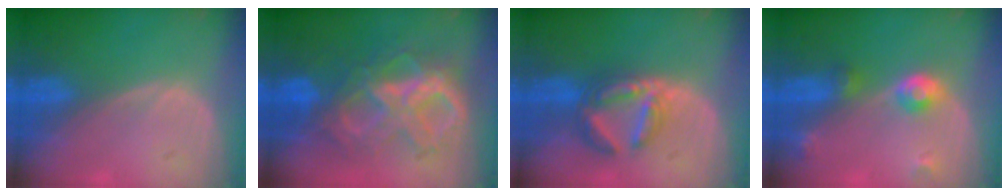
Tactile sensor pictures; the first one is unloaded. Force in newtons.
{"total": 10.1, "press": 10.0, "slide": 1.2}
{"total": 6.9, "press": 6.0, "slide": 3.3}
{"total": 4.8, "press": 4.3, "slide": 2.1}